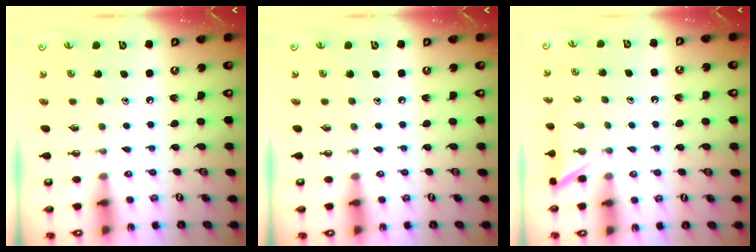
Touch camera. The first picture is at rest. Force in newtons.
{"total": 0.0}
{"total": 3.7, "press": 3.7, "slide": 0.4}